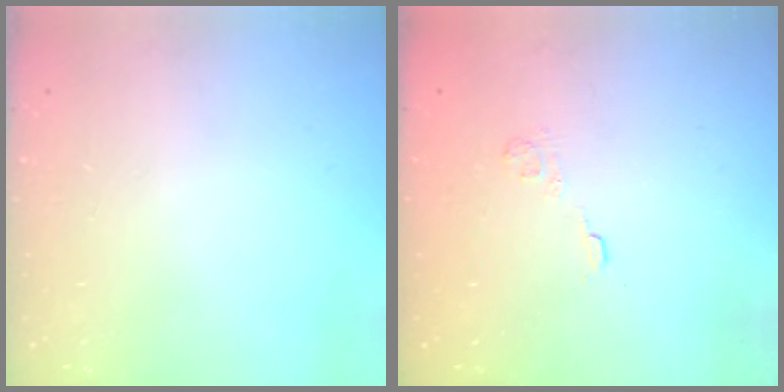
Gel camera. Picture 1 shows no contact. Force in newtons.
{"total": 2.7, "press": 2.3, "slide": 1.4}